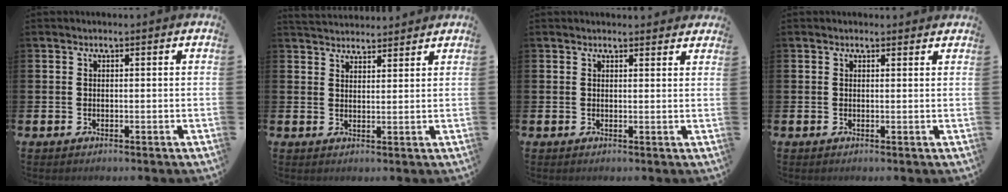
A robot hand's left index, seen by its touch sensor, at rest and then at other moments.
{"total": 3.4, "force": [3.4, 0.6, 0.0], "torque": [-0.008, -0.016, 0.063]}
{"total": 1.3, "force": [1.3, 0.2, 0.0], "torque": [0.013, -0.007, 0.022]}
{"total": 0.6, "force": [0.6, 0.2, 0.1], "torque": [0.006, -0.002, 0.009]}